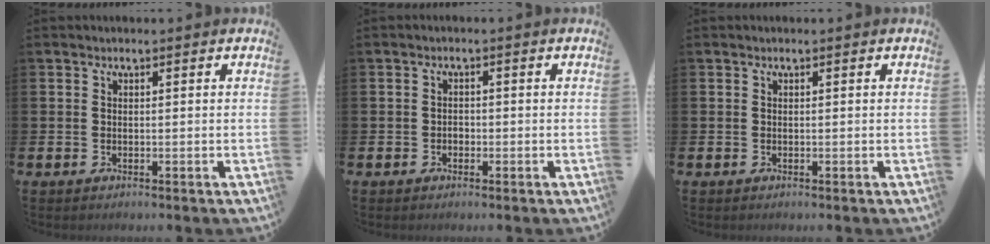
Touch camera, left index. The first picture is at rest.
{"total": 1.1, "force": [-0.5, 0.8, 0.4], "torque": [-0.008, 0.003, -0.012]}
{"total": 0.0}